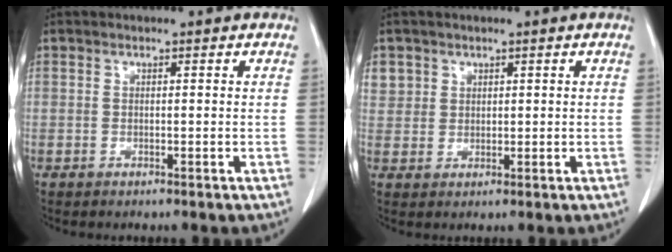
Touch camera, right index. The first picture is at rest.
{"total": 3.9, "force": [1.9, 3.5, 0.1], "torque": [0.009, 0.008, 0.037]}